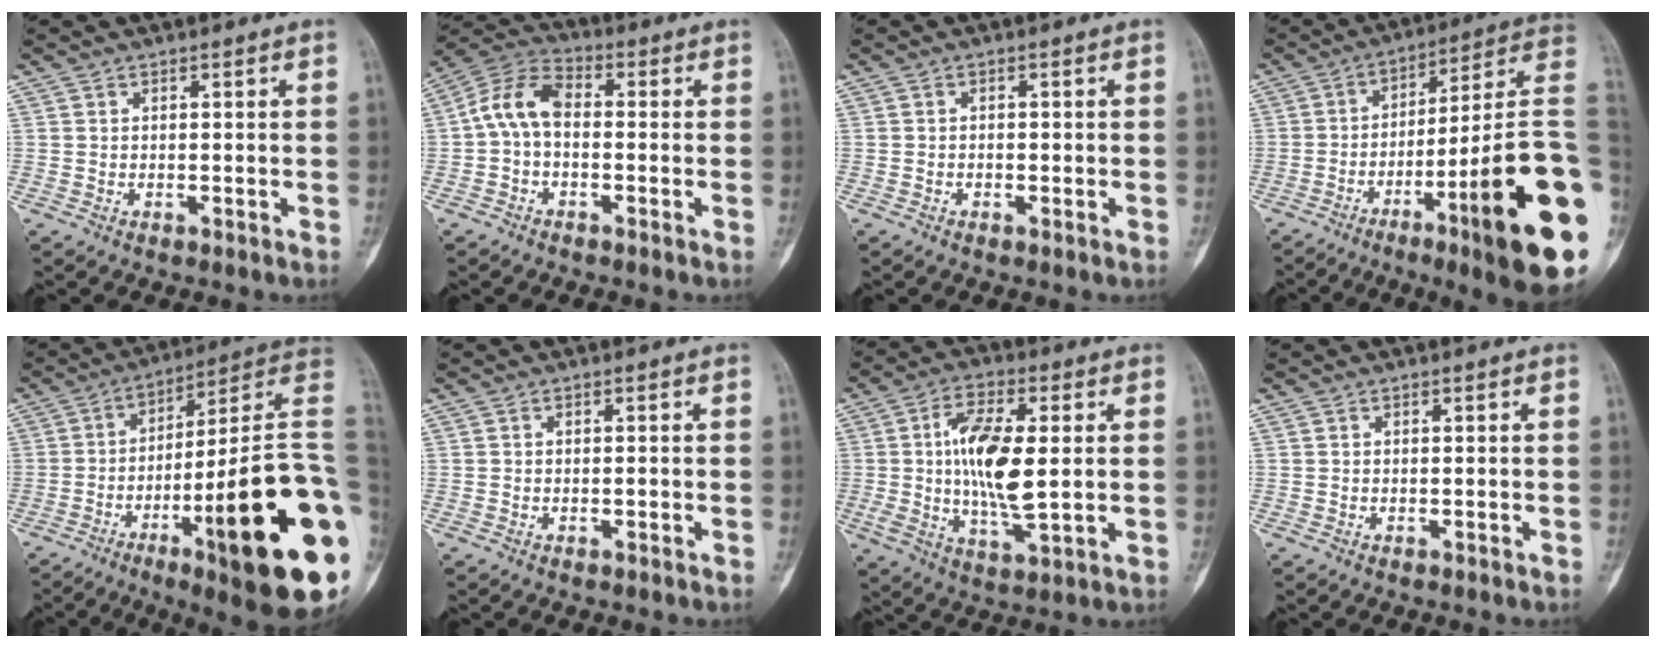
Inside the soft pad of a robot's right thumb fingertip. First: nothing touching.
{"total": 8.6, "force": [-0.5, 5.4, 6.7], "torque": [-0.124, 0.029, -0.025]}
{"total": 0.8, "force": [-0.2, 0.6, 0.5], "torque": [-0.008, 0.002, -0.005]}
{"total": 25.7, "force": [-7.6, 2.8, 24.4], "torque": [-0.298, 0.025, -0.114]}
{"total": 29.4, "force": [-8.2, 4.9, 27.8], "torque": [-0.345, 0.022, -0.125]}
{"total": 0.5, "force": [-0.1, 0.3, 0.4], "torque": [-0.006, 0.001, -0.004]}
{"total": 14.5, "force": [1.3, 5.6, 13.3], "torque": [-0.248, -0.010, 0.023]}
{"total": 0.0}